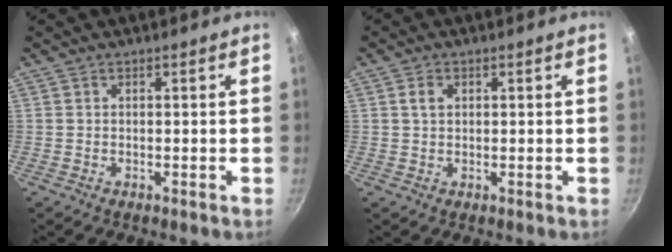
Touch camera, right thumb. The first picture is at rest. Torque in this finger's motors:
{"motor_torque": [0.12, 1.03, 0.37, 0.08, 0.02]}